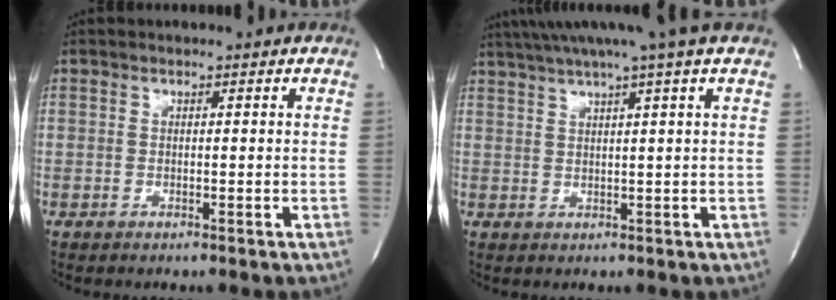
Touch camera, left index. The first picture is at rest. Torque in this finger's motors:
{"motor_torque": [1.07, -1.07, 0.33, 0.21]}